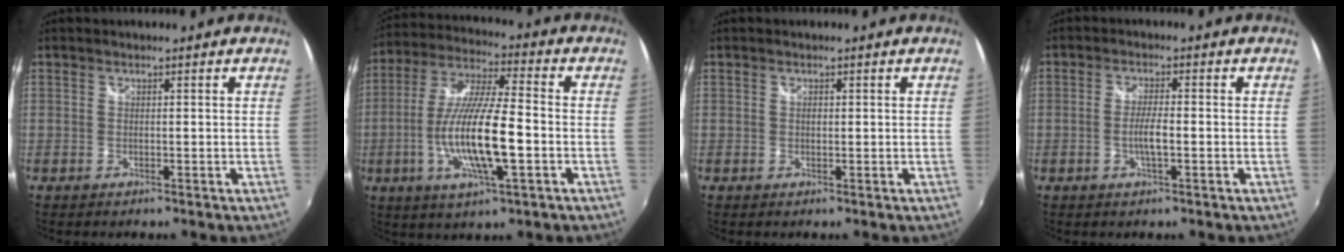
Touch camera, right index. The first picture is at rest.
{"total": 15.9, "force": [-4.0, 3.0, 15.1], "torque": [-0.299, -0.011, -0.074]}
{"total": 0.6, "force": [0.1, 0.5, 0.4], "torque": [-0.006, 0.001, 0.002]}
{"total": 3.7, "force": [-1.0, 0.5, 3.5], "torque": [-0.068, -0.002, -0.019]}